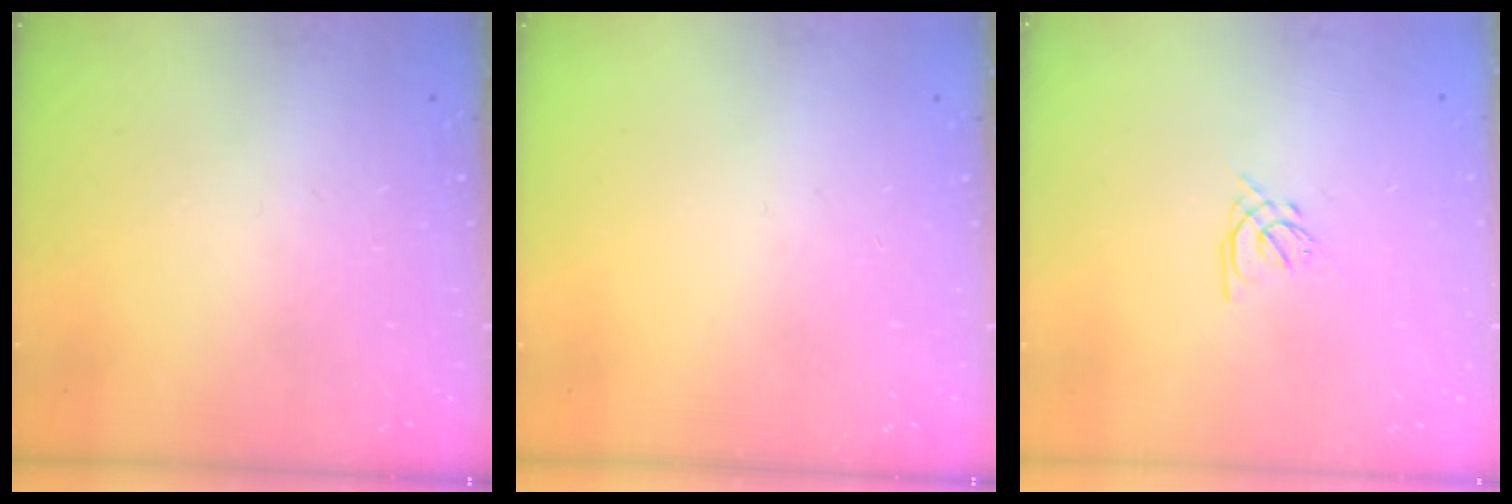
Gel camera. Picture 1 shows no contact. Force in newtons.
{"total": 0.0}
{"total": 1.6, "press": 1.5, "slide": 0.6}